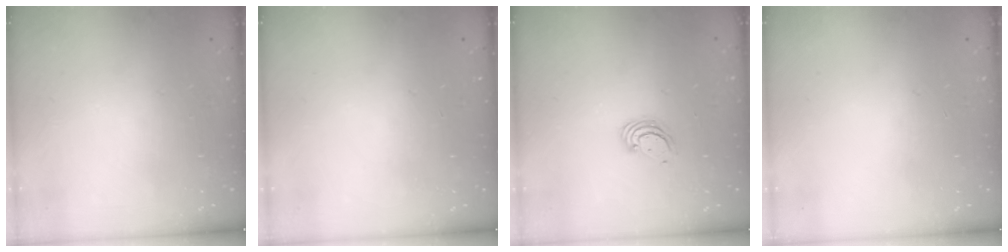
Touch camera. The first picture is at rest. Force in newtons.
{"total": 0.0}
{"total": 3.3, "press": 3.3, "slide": 0.2}
{"total": 0.0}